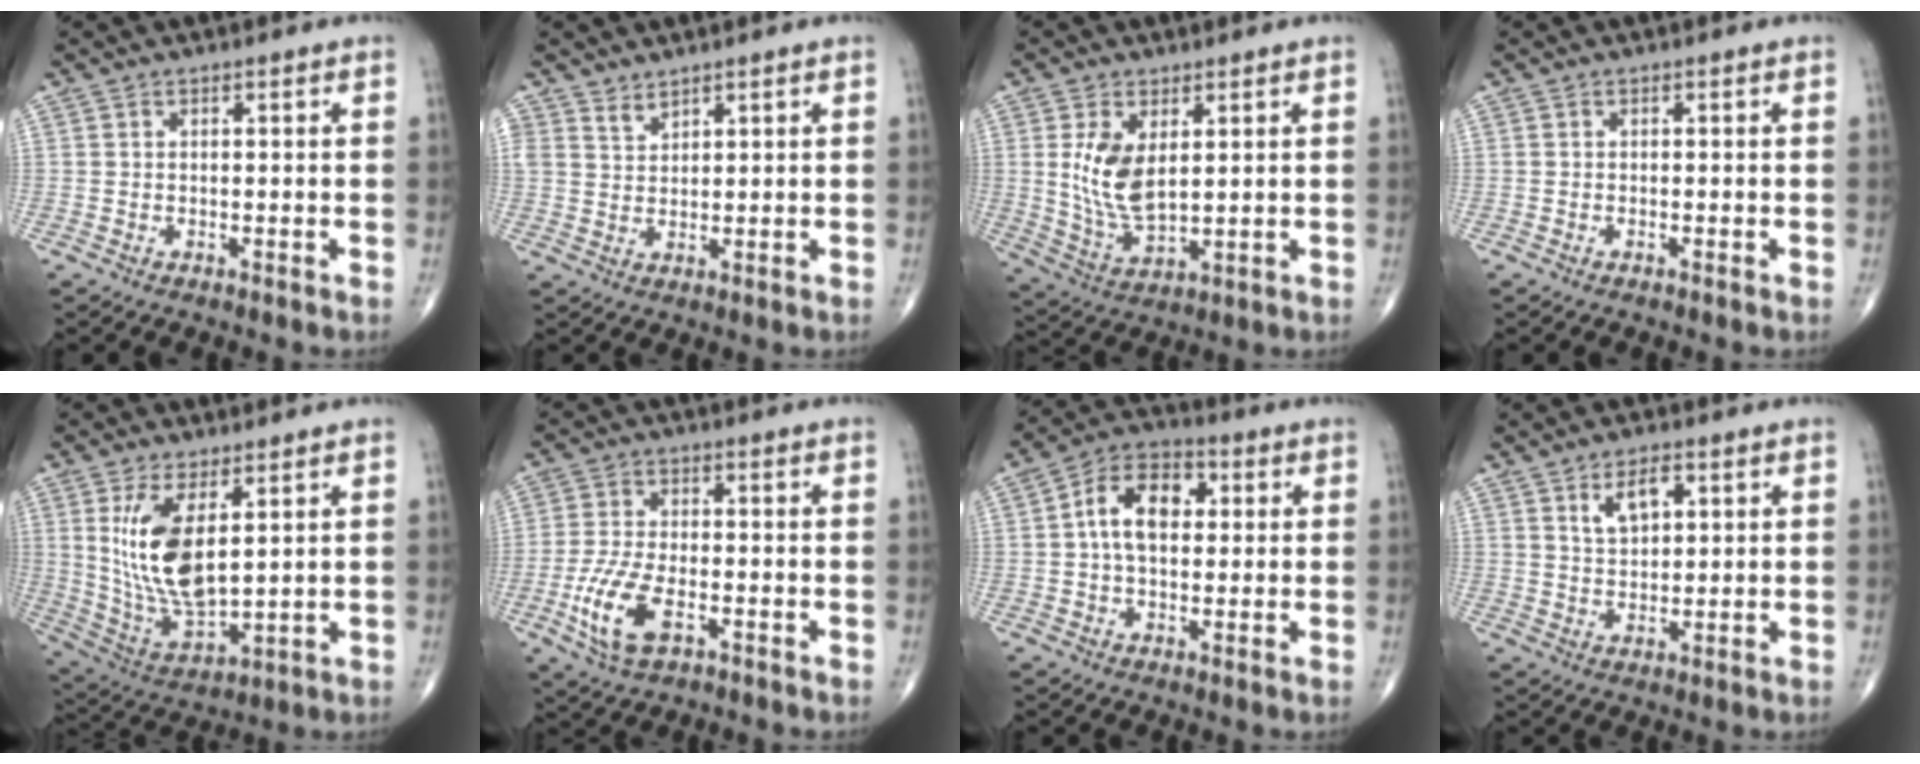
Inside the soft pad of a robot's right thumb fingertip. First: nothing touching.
{"total": 2.4, "force": [2.2, 1.0, 0.4], "torque": [0.008, -0.019, 0.040]}
{"total": 9.6, "force": [2.2, 5.1, 7.9], "torque": [-0.148, -0.019, 0.055]}
{"total": 0.0}
{"total": 14.0, "force": [3.7, 6.1, 12.0], "torque": [-0.233, -0.025, 0.090]}
{"total": 10.0, "force": [-3.8, 4.8, 8.0], "torque": [-0.172, 0.007, -0.070]}
{"total": 10.6, "force": [1.4, 6.7, 8.1], "torque": [-0.131, 0.024, 0.016]}
{"total": 5.6, "force": [2.4, 3.0, 4.0], "torque": [-0.061, -0.009, 0.044]}